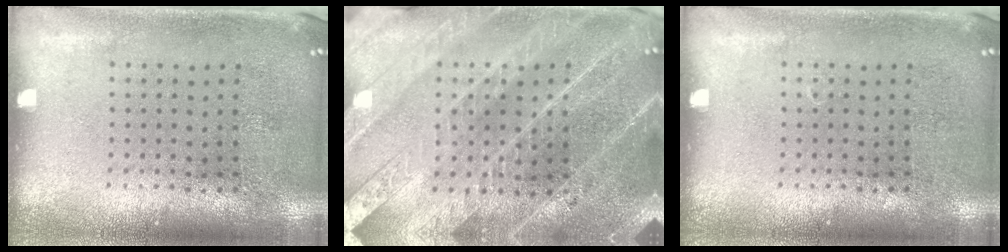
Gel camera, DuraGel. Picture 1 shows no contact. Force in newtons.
{"total": 3.7, "press": 3.5, "slide": 1.4}
{"total": 0.0}